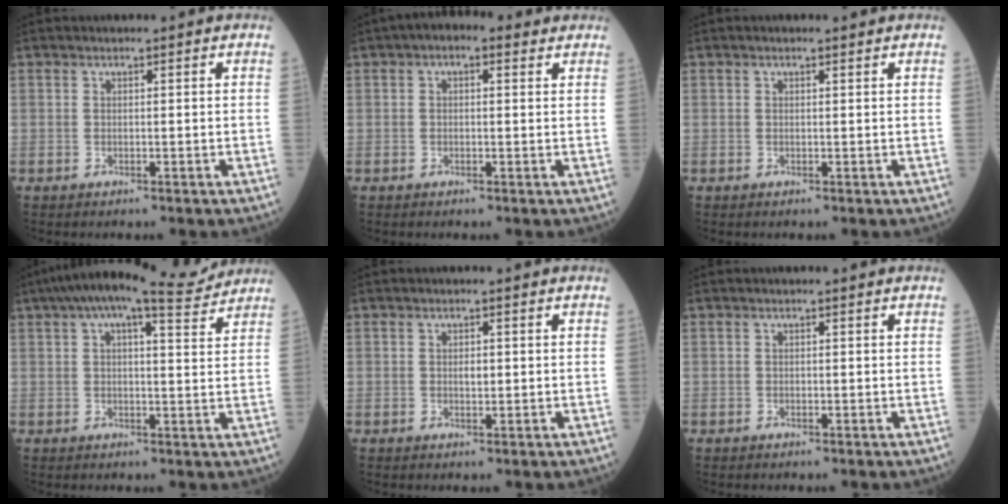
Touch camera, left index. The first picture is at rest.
{"total": 3.5, "force": [1.8, 1.8, 2.4], "torque": [-0.036, 0.024, 0.020]}
{"total": 0.6, "force": [0.4, 0.1, 0.4], "torque": [-0.012, 0.003, 0.005]}
{"total": 12.0, "force": [10.1, 1.7, 6.4], "torque": [-0.111, 0.031, 0.136]}
{"total": 1.3, "force": [0.2, 0.6, 1.1], "torque": [-0.020, 0.000, 0.004]}
{"total": 0.0}